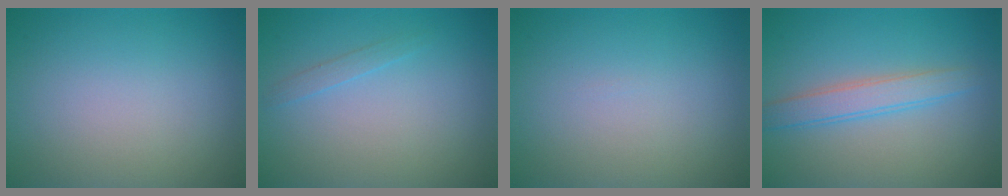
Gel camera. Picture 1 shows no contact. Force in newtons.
{"total": 0.9, "press": 0.9, "slide": 0.0}
{"total": 0.0}
{"total": 2.8, "press": 2.7, "slide": 0.1}